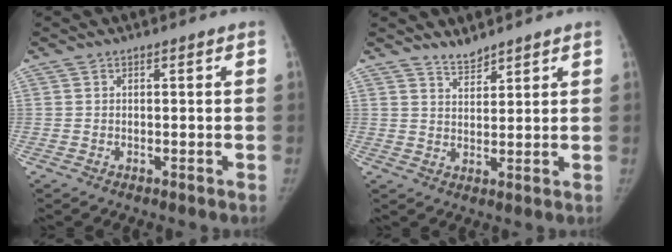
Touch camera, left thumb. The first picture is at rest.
{"total": 3.3, "force": [3.1, 0.9, 0.6], "torque": [0.002, -0.023, 0.057]}